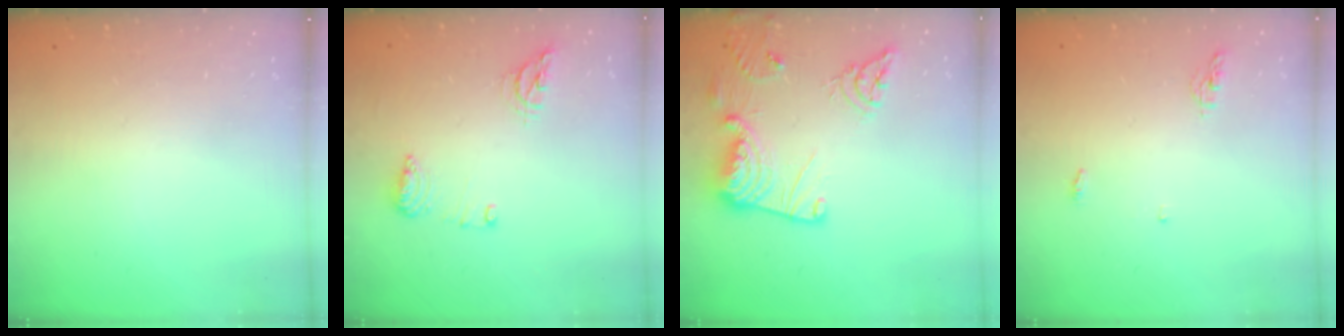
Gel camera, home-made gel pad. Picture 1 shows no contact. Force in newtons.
{"total": 11.7, "press": 10.0, "slide": 6.1}
{"total": 18.1, "press": 18.0, "slide": 1.7}
{"total": 7.8, "press": 4.6, "slide": 6.3}